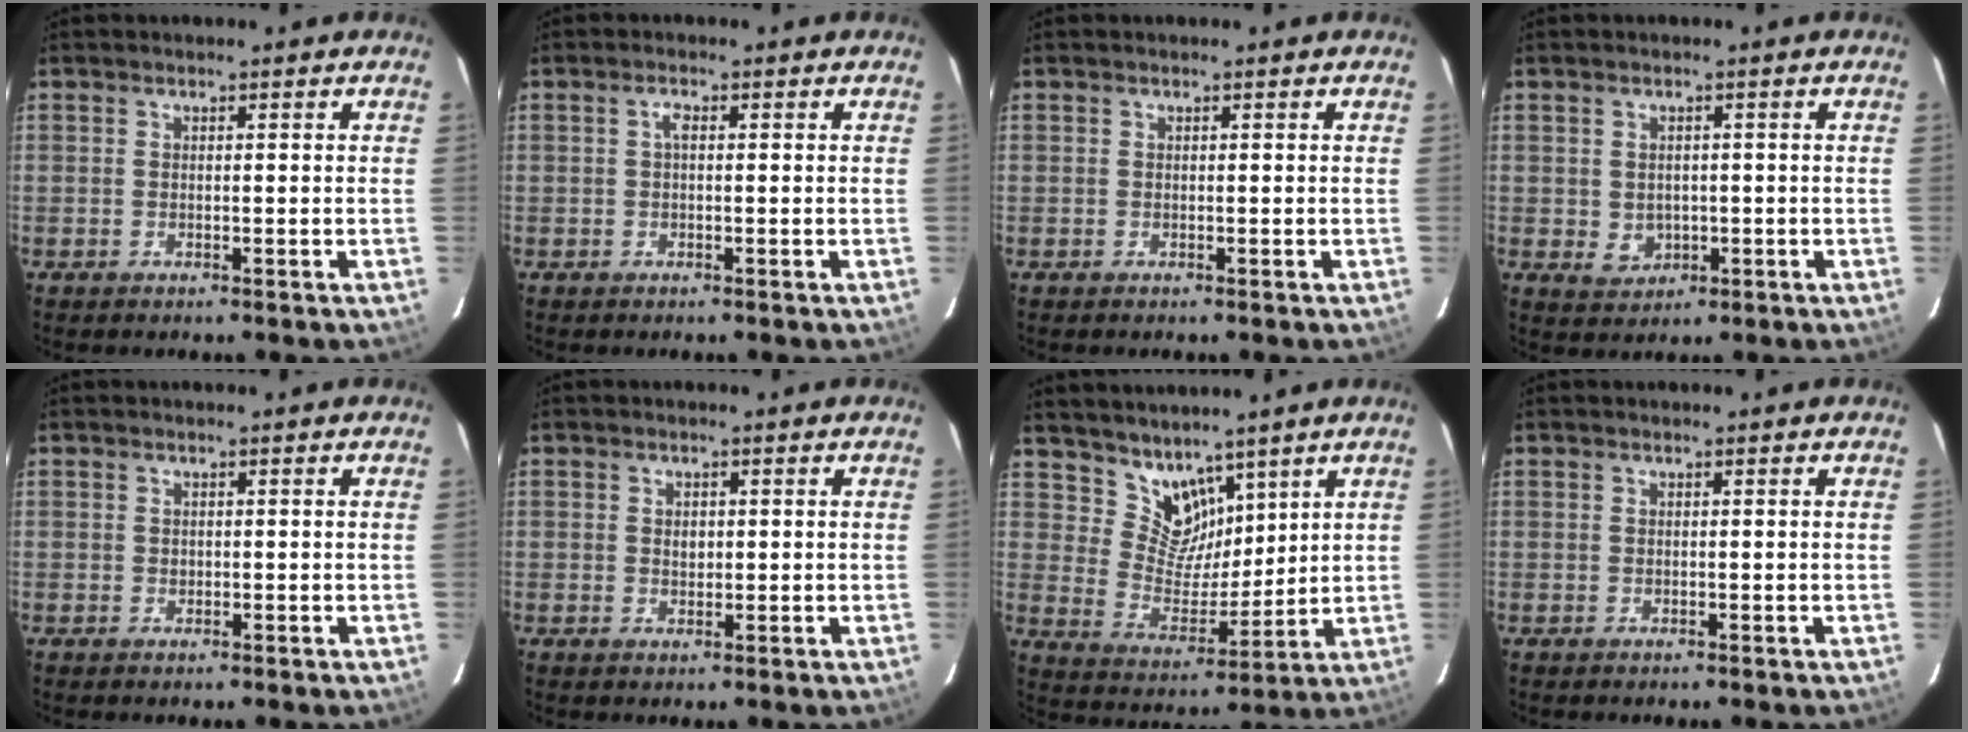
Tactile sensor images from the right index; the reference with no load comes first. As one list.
[{"total": 1.3, "force": [0.1, 0.6, 1.2], "torque": [-0.023, 0.006, 0.000]}, {"total": 0.0}, {"total": 3.8, "force": [-0.3, 3.5, 1.6], "torque": [-0.034, 0.003, 0.009]}, {"total": 0.6, "force": [0.0, 0.6, 0.1], "torque": [0.000, 0.001, 0.002]}, {"total": 1.8, "force": [0.2, 1.5, 1.1], "torque": [-0.017, 0.003, 0.004]}, {"total": 8.8, "force": [6.7, 5.2, 2.3], "torque": [-0.033, 0.000, 0.136]}, {"total": 0.0}]